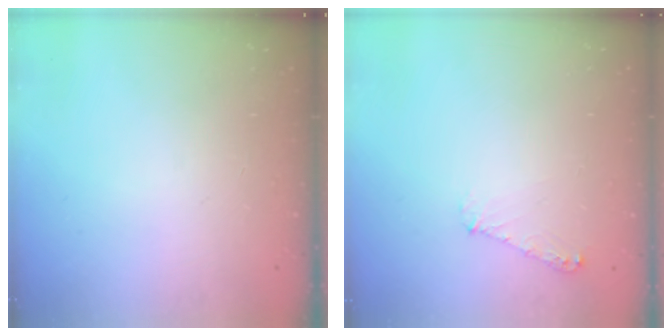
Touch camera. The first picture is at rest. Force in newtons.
{"total": 5.7, "press": 5.7, "slide": 0.5}